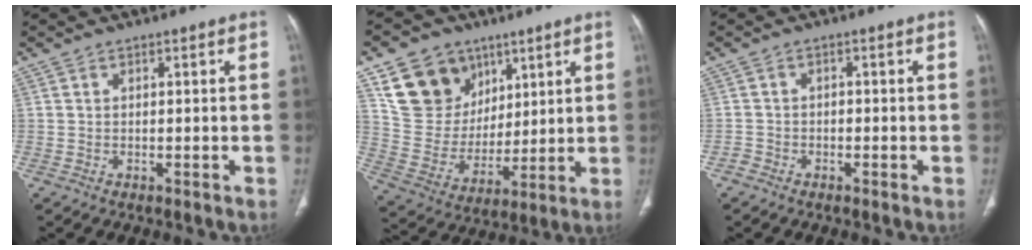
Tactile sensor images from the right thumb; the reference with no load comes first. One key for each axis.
{"total": 16.3, "fx": 8.6, "fy": 12.7, "fz": 5.6, "tx": -0.069, "ty": -0.028, "tz": 0.172}
{"total": 1.7, "fx": -1.1, "fy": 1.2, "fz": 0.1, "tx": 0.000, "ty": 0.008, "tz": -0.025}